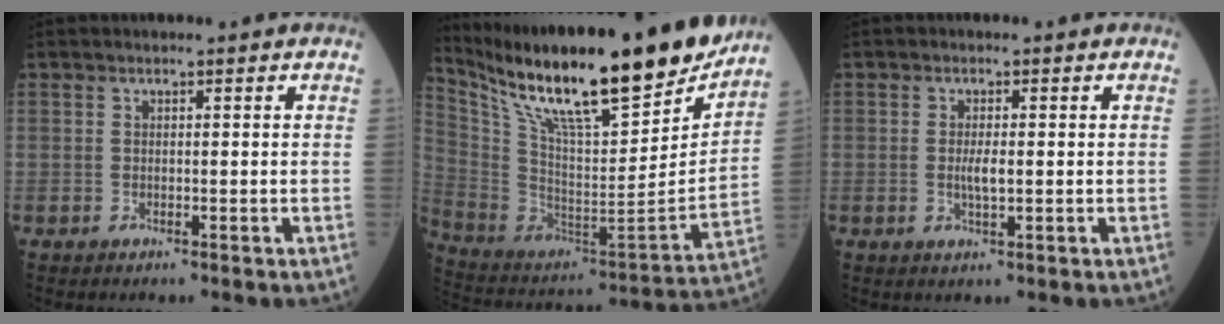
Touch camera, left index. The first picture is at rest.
{"total": 28.8, "force": [22.8, 3.5, 17.1], "torque": [-0.311, -0.035, 0.367]}
{"total": 2.3, "force": [-0.1, 0.5, 2.3], "torque": [-0.048, -0.001, -0.001]}